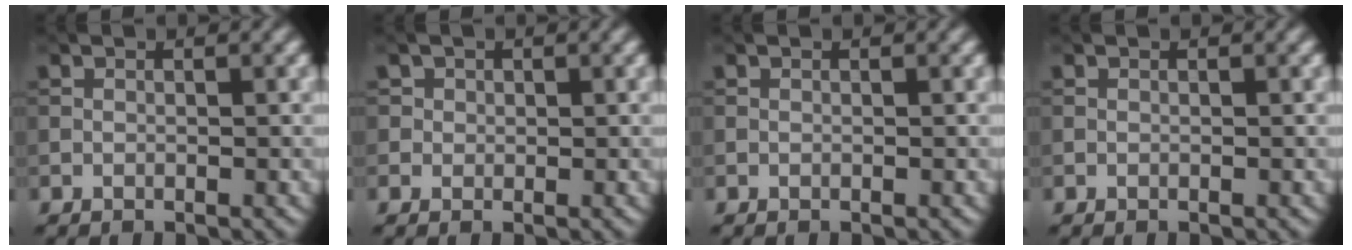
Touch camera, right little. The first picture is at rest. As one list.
[{"total": 1.3, "force": [0.5, 1.2, 0.1], "torque": [0.005, -0.005, 0.001]}, {"total": 0.0}, {"total": 0.0}]